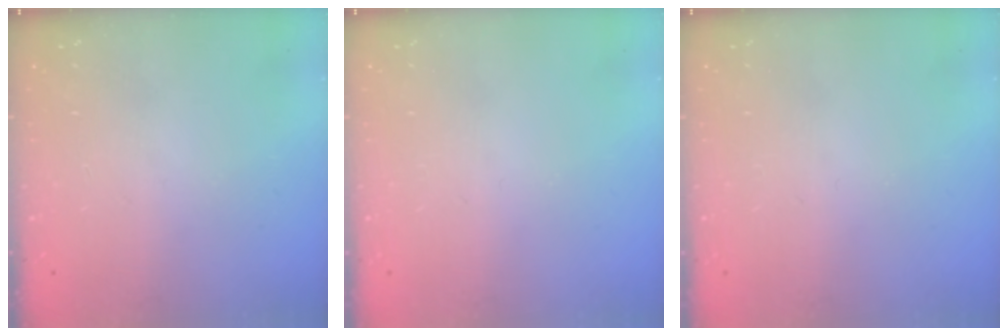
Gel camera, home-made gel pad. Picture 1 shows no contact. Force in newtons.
{"total": 0.0}
{"total": 0.0}